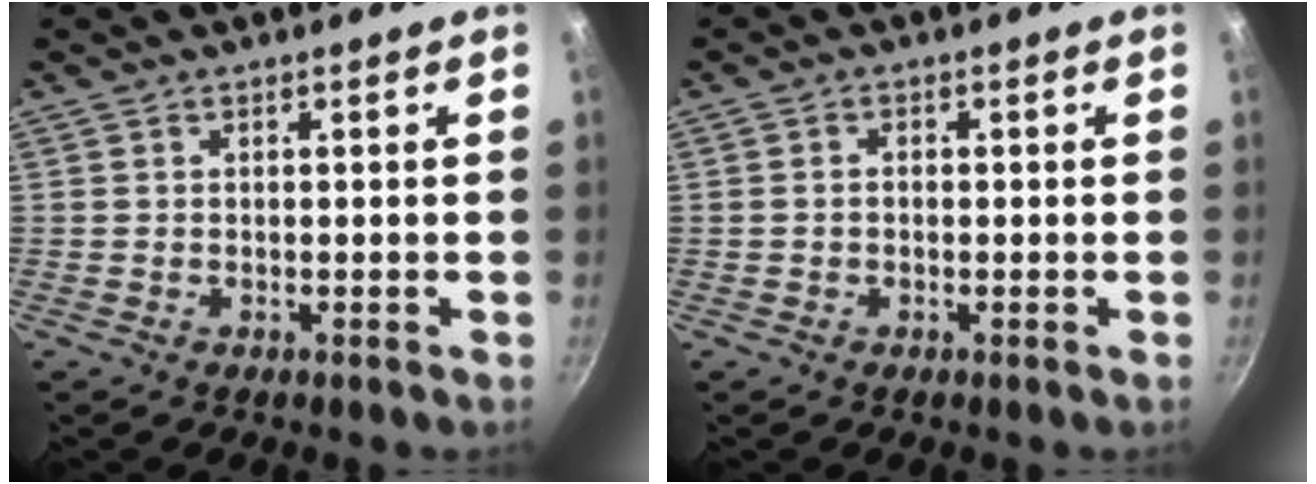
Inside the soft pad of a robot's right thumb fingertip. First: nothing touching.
{"total": 1.3, "force": [-0.2, 1.0, 0.8], "torque": [-0.016, 0.006, -0.006]}